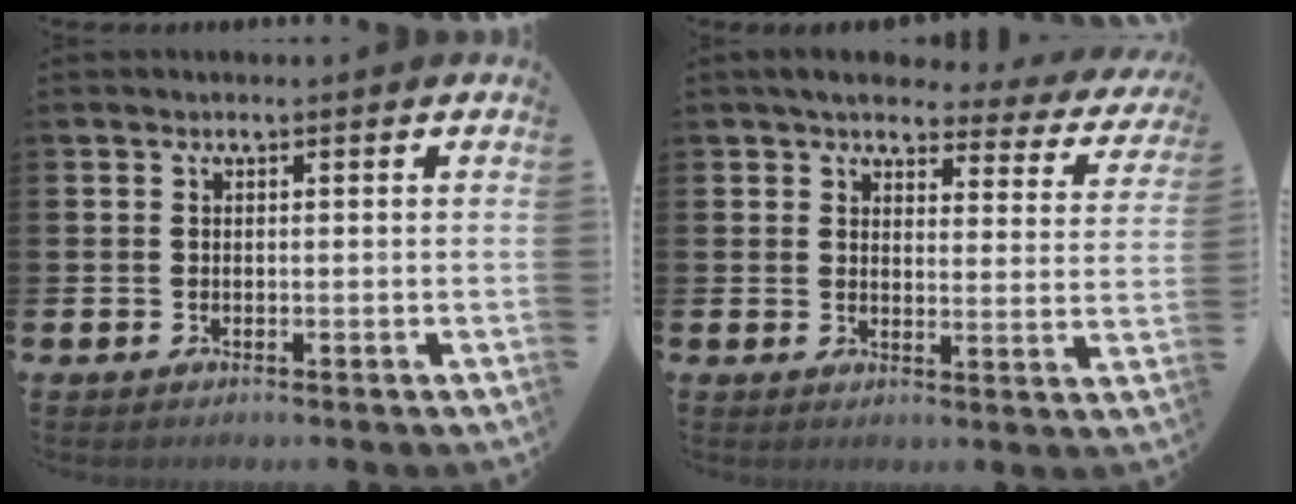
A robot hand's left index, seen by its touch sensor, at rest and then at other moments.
{"total": 4.1, "force": [3.6, 1.6, 1.2], "torque": [-0.036, -0.027, 0.057]}